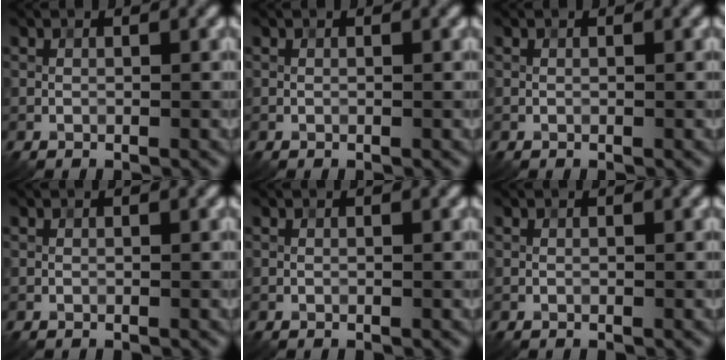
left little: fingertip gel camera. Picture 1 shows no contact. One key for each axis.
{"total": 0.0}
{"total": 0.0}
{"total": 0.0}
{"total": 0.0}
{"total": 0.0}